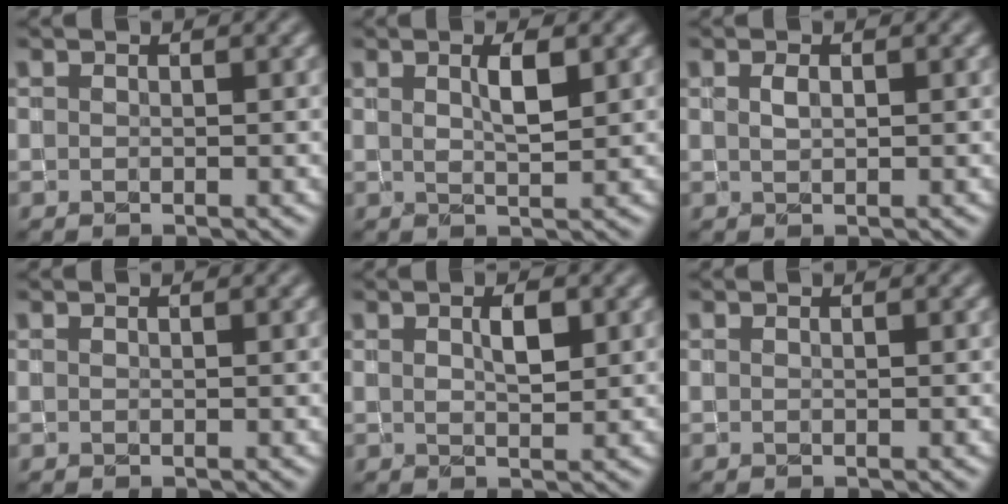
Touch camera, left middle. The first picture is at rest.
{"total": 2.1, "force": [0.7, 0.4, 1.9], "torque": [-0.031, -0.001, 0.013]}
{"total": 0.7, "force": [0.1, 0.3, 0.6], "torque": [-0.014, 0.002, 0.006]}
{"total": 0.0}
{"total": 1.7, "force": [0.6, 0.6, 1.5], "torque": [-0.026, 0.000, 0.011]}
{"total": 0.0}